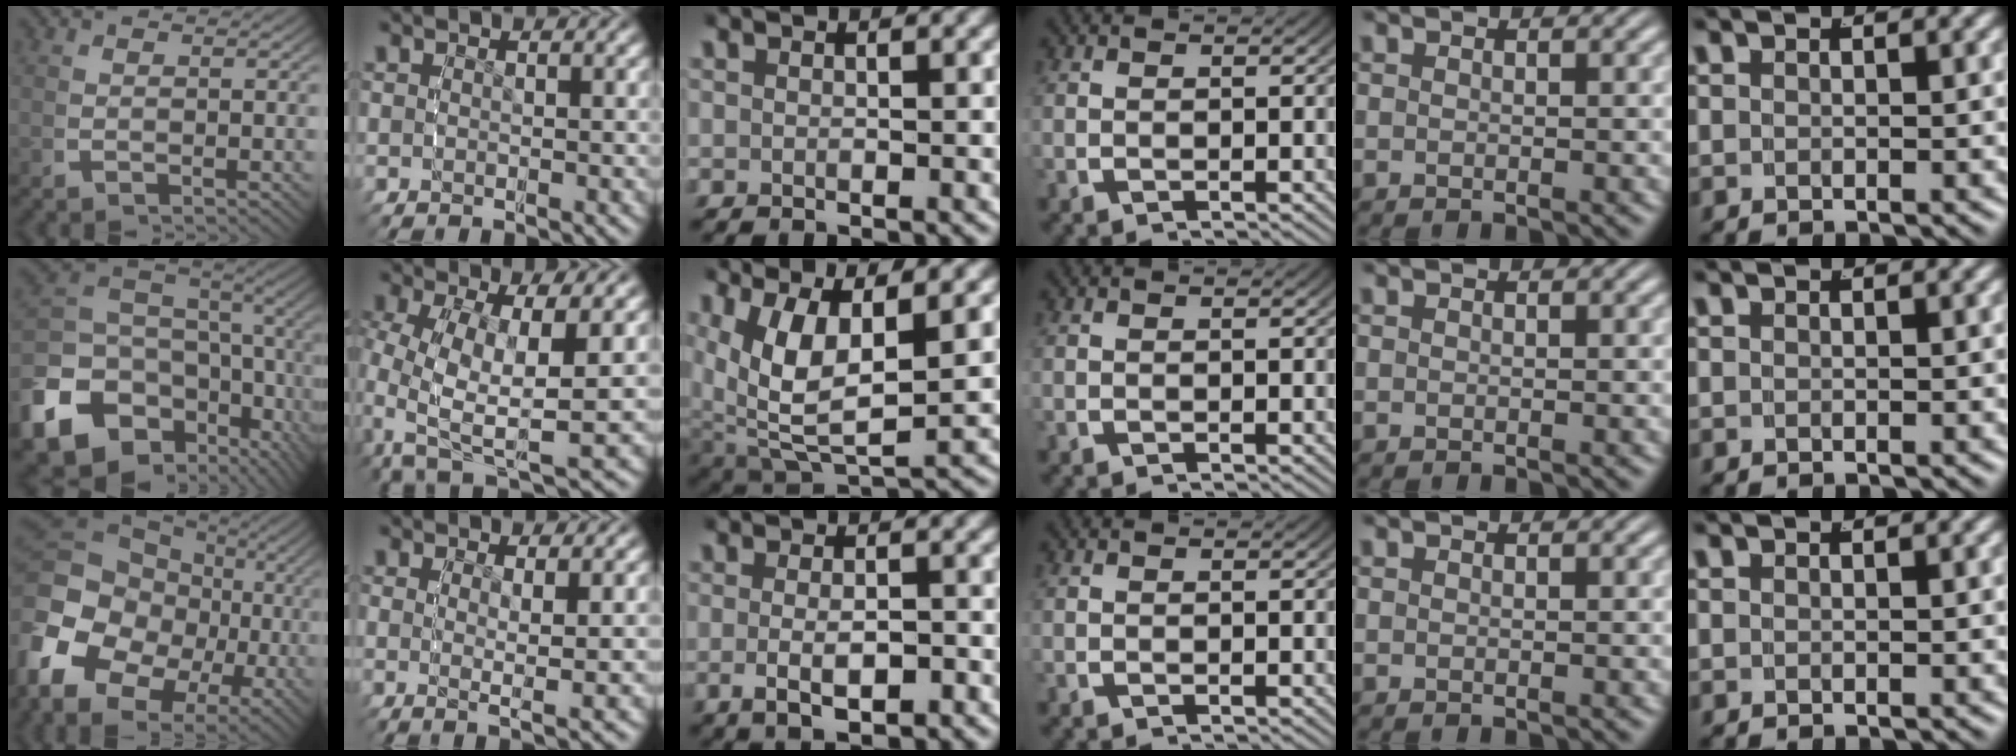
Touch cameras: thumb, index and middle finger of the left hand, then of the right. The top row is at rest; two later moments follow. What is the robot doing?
{"motion": "grasp_and_lifting", "object": "backpack"}